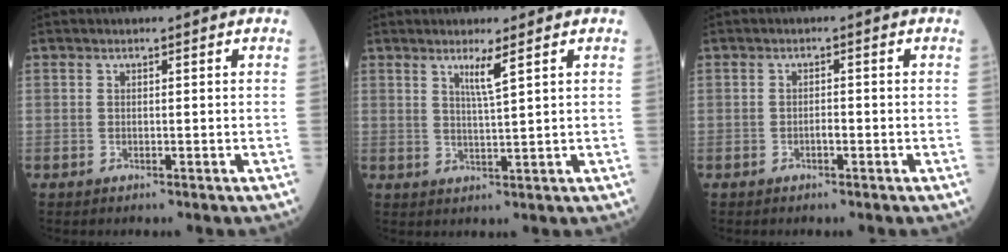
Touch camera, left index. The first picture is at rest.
{"total": 2.9, "force": [1.6, -0.7, 2.3], "torque": [-0.041, -0.012, 0.032]}
{"total": 0.9, "force": [-0.6, 0.2, 0.6], "torque": [-0.009, -0.001, -0.013]}